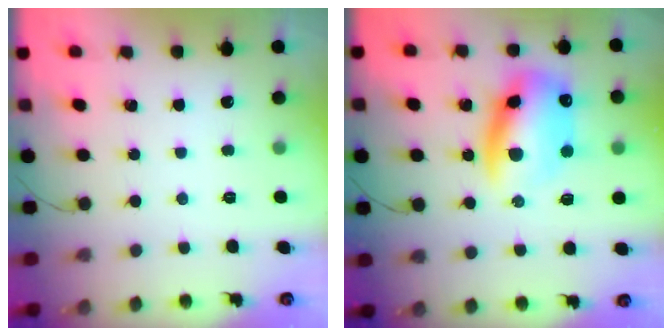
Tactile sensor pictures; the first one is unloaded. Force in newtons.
{"total": 14.2, "press": 13.8, "slide": 3.6}